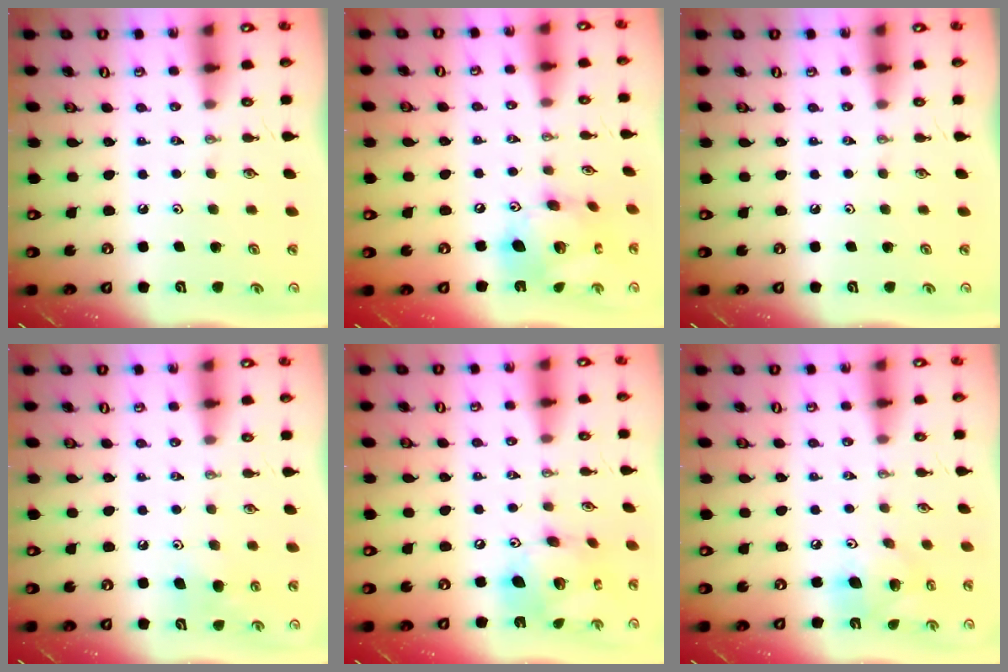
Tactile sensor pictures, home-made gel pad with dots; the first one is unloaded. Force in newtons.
{"total": 17.1, "press": 17.0, "slide": 2.0}
{"total": 0.0}
{"total": 8.1, "press": 8.1, "slide": 0.9}
{"total": 15.6, "press": 15.6, "slide": 1.5}
{"total": 11.9, "press": 11.6, "slide": 2.6}